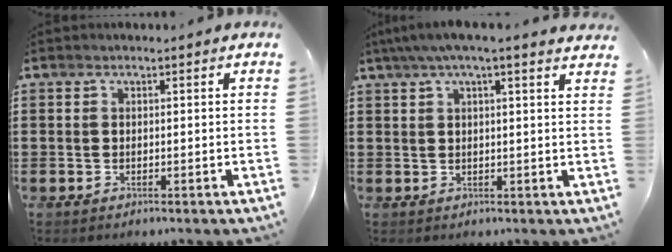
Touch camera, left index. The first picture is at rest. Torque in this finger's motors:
{"motor_torque": [0.97, -1.16, -0.05, -0.07]}